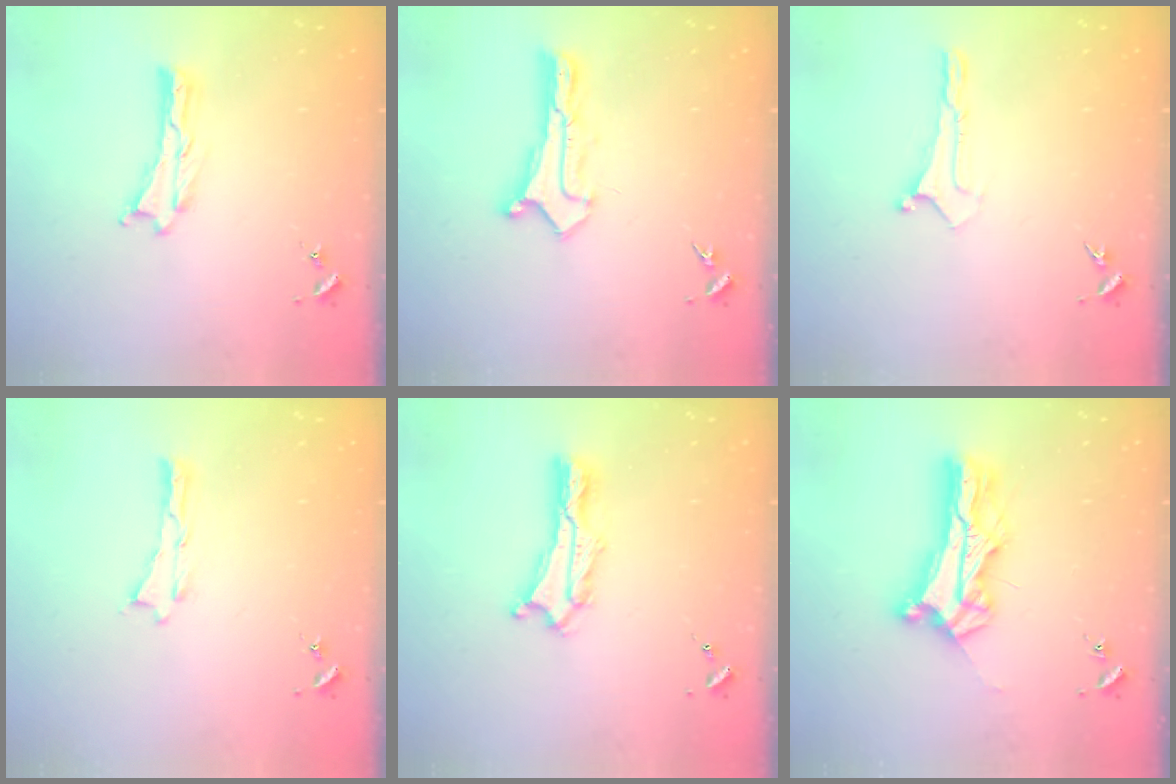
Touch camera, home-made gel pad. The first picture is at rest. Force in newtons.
{"total": 0.8, "press": 0.8, "slide": 0.0}
{"total": 0.0}
{"total": 0.0}
{"total": 2.2, "press": 2.2, "slide": 0.3}
{"total": 9.8, "press": 9.8, "slide": 0.8}